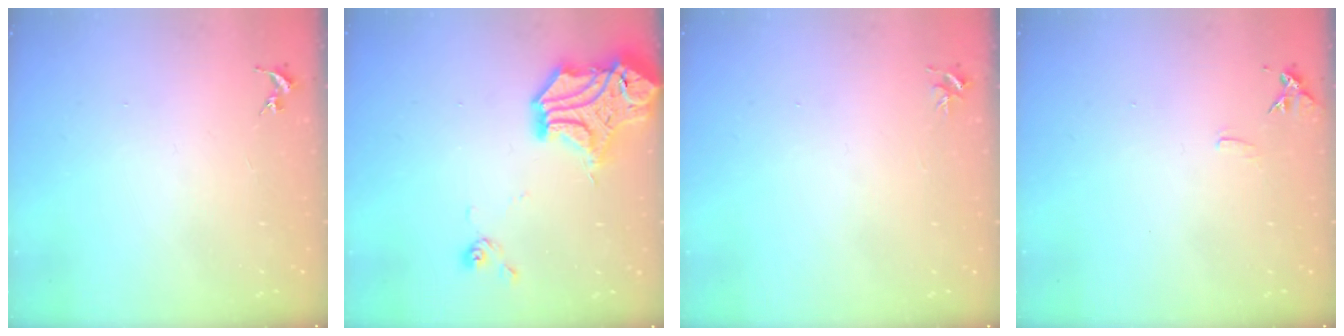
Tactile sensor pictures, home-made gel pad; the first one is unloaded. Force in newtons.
{"total": 19.9, "press": 19.7, "slide": 2.8}
{"total": 3.5, "press": 3.5, "slide": 0.3}
{"total": 7.0, "press": 7.0, "slide": 0.8}